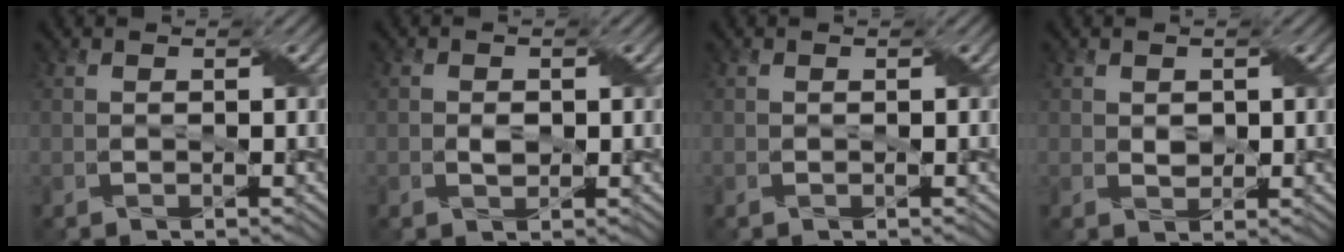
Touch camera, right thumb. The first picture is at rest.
{"total": 1.4, "force": [-0.2, 1.0, 1.0], "torque": [-0.021, -0.003, -0.003]}
{"total": 0.0}
{"total": 1.3, "force": [0.4, 1.0, 0.7], "torque": [-0.020, -0.004, 0.011]}